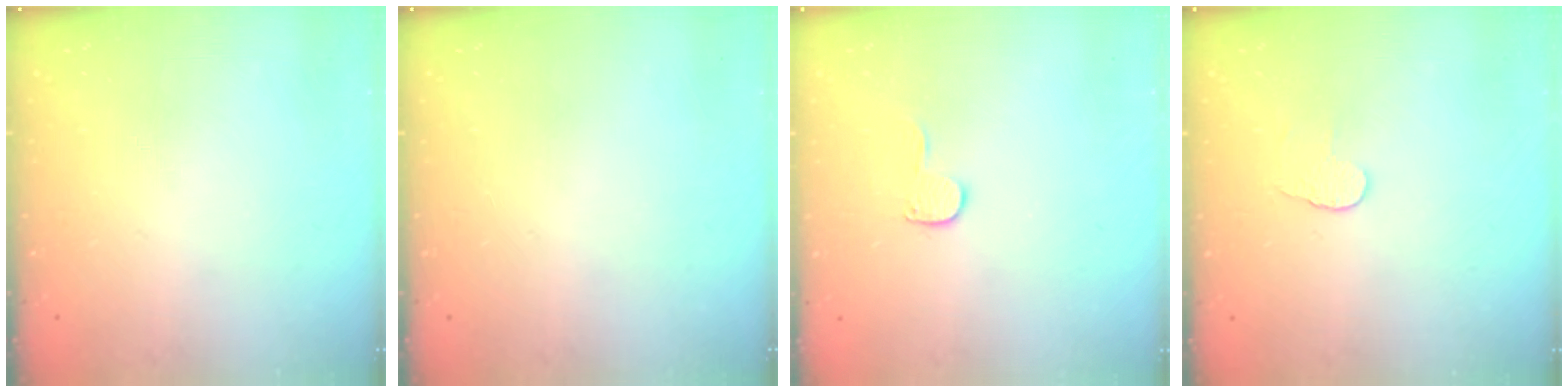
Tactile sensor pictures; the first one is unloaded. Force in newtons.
{"total": 0.0}
{"total": 6.4, "press": 6.4, "slide": 0.5}
{"total": 3.1, "press": 3.1, "slide": 0.3}